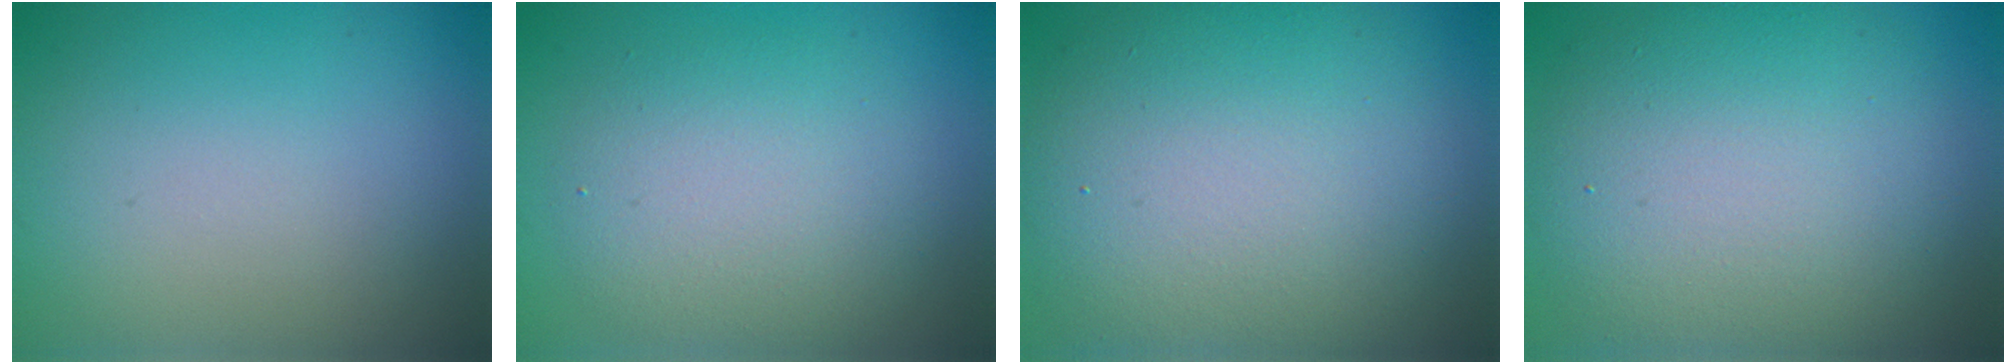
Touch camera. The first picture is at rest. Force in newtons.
{"total": 4.9, "press": 4.9, "slide": 0.4}
{"total": 11.8, "press": 11.8, "slide": 0.5}
{"total": 10.7, "press": 10.7, "slide": 0.8}